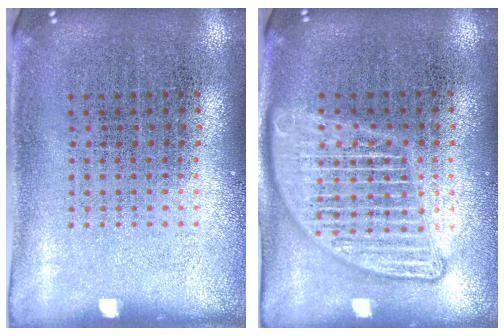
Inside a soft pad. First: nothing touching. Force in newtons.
{"total": 2.3, "press": 2.3, "slide": 0.2}